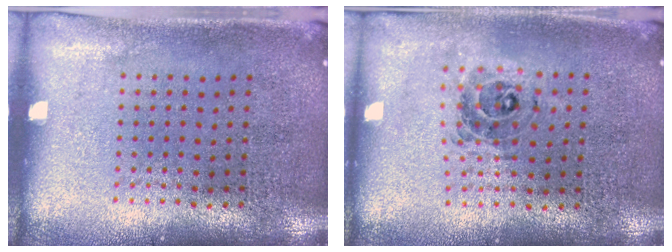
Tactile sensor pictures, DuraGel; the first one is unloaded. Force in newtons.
{"total": 0.7, "press": 0.7, "slide": 0.1}